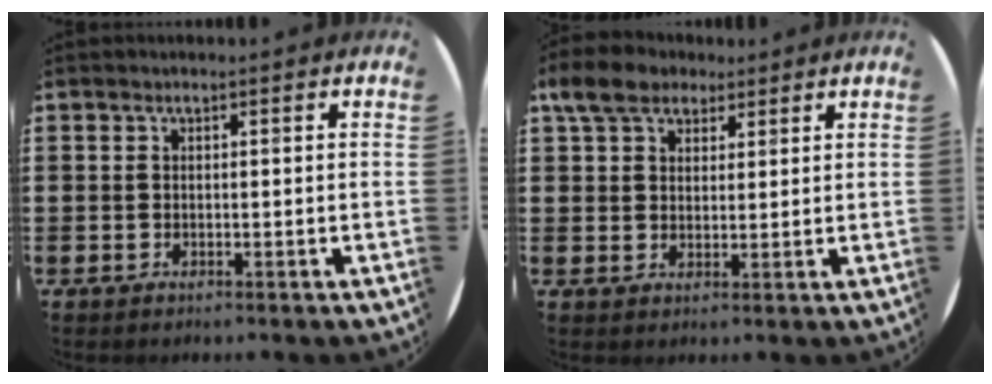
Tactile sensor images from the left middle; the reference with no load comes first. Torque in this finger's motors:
{"motor_torque": [1.19, -0.95, 0.15, 0.03]}